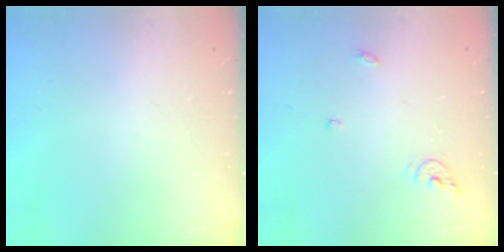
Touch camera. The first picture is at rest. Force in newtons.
{"total": 6.1, "press": 6.1, "slide": 0.6}